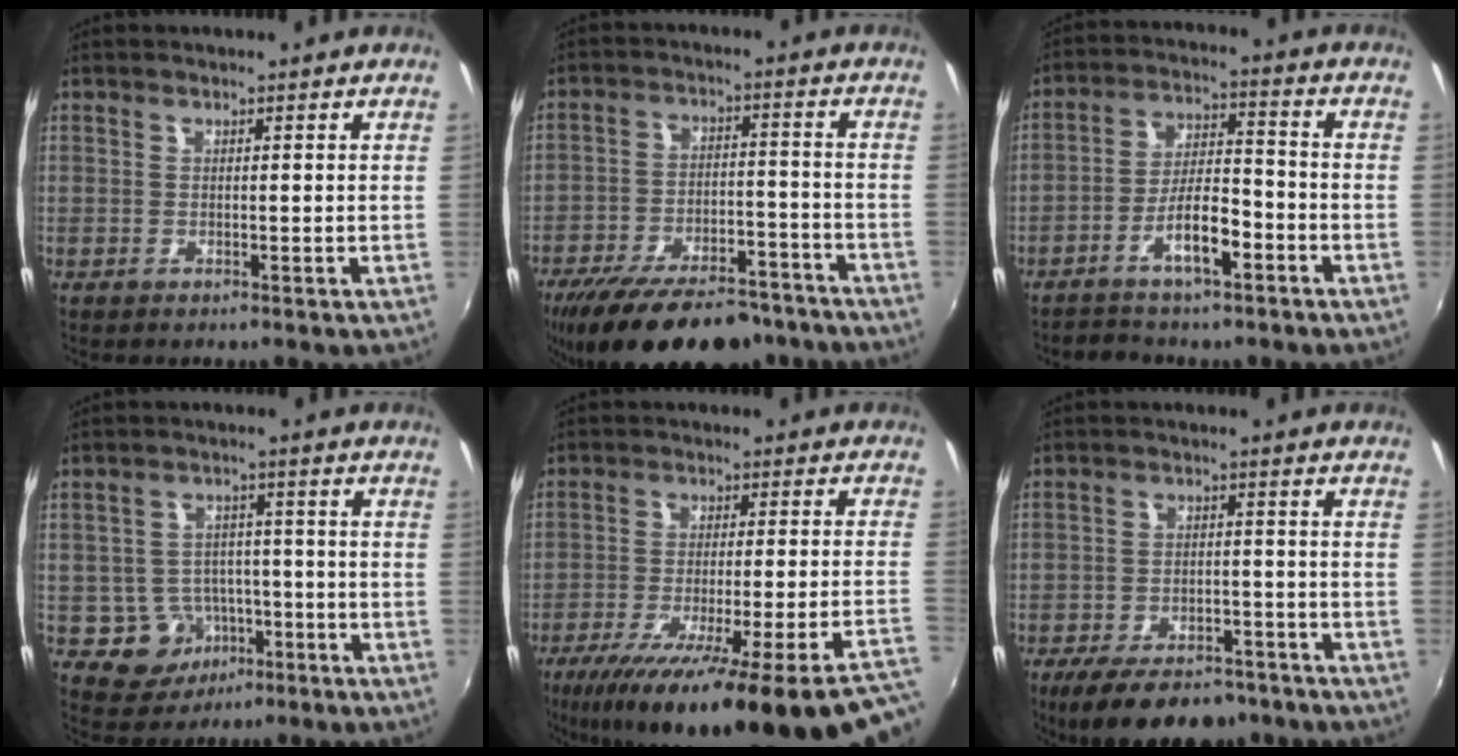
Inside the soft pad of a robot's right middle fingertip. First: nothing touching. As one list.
[{"total": 23.4, "force": [-18.7, 8.6, 11.1], "torque": [-0.214, -0.012, -0.263]}, {"total": 7.7, "force": [-4.7, 2.7, 5.5], "torque": [-0.107, 0.018, -0.075]}, {"total": 7.1, "force": [-3.1, 6.2, 1.7], "torque": [-0.043, 0.019, -0.032]}, {"total": 29.9, "force": [-22.5, 3.3, 19.5], "torque": [-0.284, -0.077, -0.316]}, {"total": 14.2, "force": [-10.6, 6.1, 7.1], "torque": [-0.153, -0.014, -0.157]}]